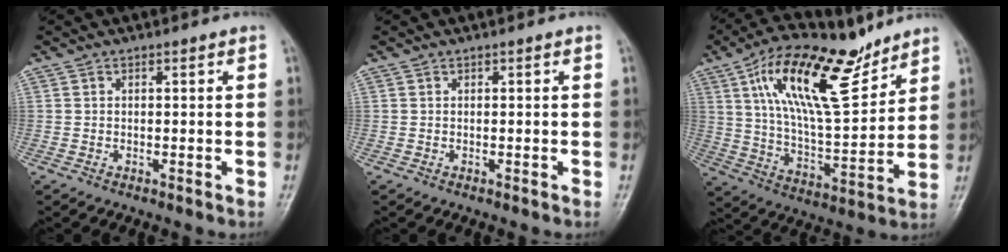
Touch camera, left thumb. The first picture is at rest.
{"total": 0.0}
{"total": 20.9, "force": [11.7, 8.1, 15.4], "torque": [-0.238, -0.048, 0.213]}